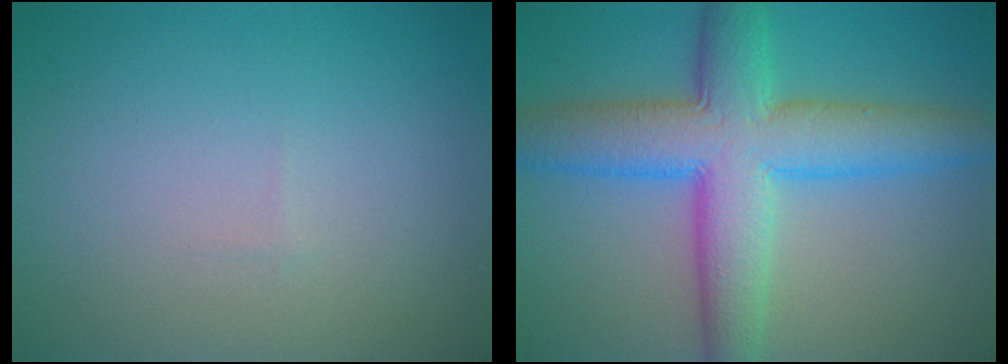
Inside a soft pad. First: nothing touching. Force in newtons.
{"total": 8.9, "press": 8.9, "slide": 0.2}